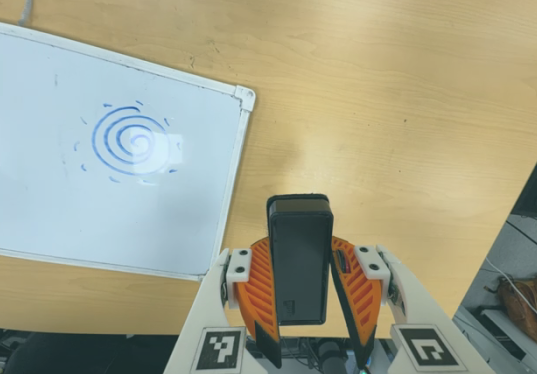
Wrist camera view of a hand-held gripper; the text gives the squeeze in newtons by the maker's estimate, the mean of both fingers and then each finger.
{"total": 7.1, "left": 5.5, "right": 8.6}